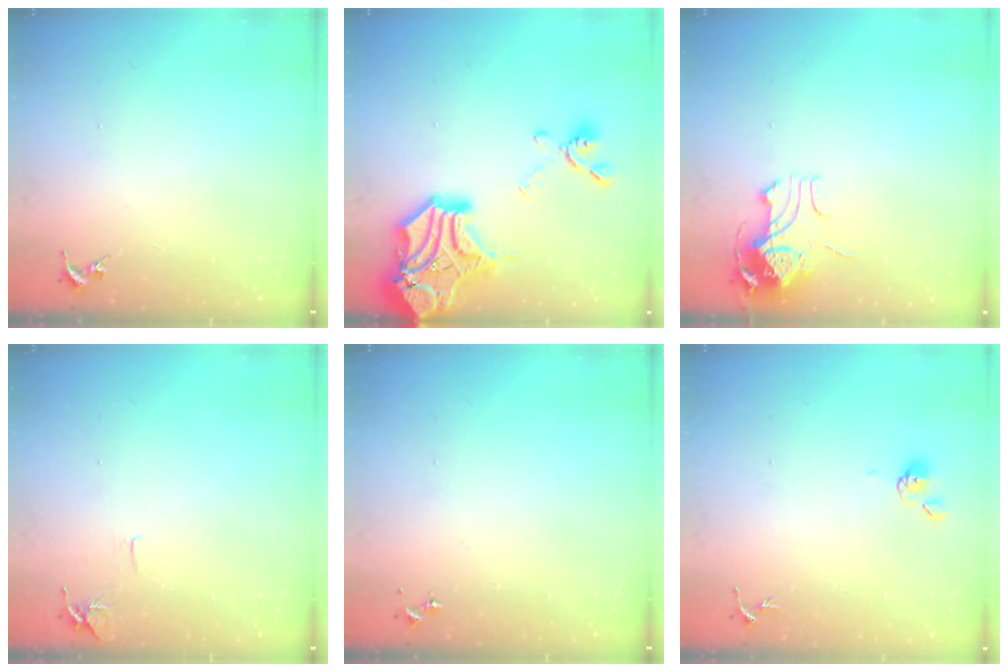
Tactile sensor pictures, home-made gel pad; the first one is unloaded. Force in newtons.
{"total": 22.5, "press": 22.3, "slide": 2.7}
{"total": 10.6, "press": 10.6, "slide": 0.9}
{"total": 6.5, "press": 6.4, "slide": 0.7}
{"total": 0.0}
{"total": 4.4, "press": 4.3, "slide": 0.8}